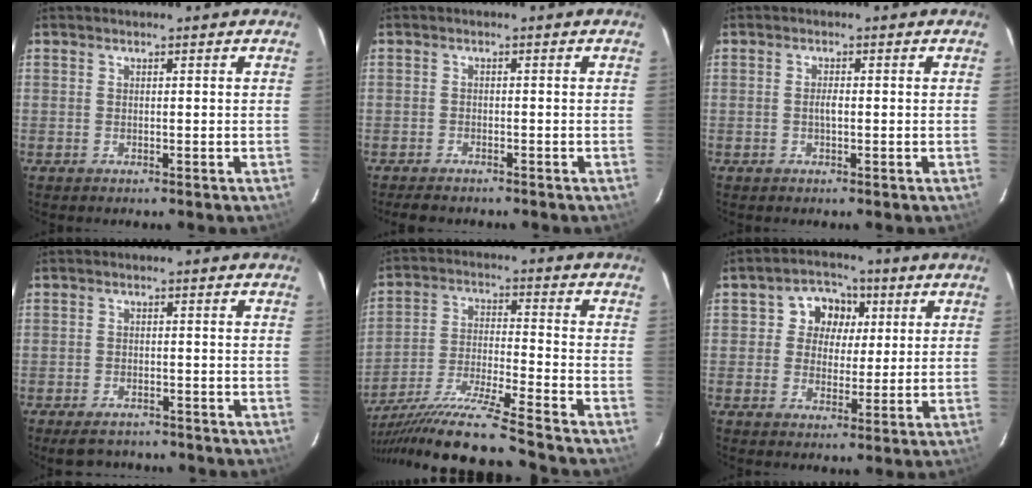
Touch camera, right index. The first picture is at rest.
{"total": 3.8, "force": [-3.4, 1.1, 1.3], "torque": [-0.034, -0.006, -0.053]}
{"total": 1.4, "force": [-0.2, 0.5, 1.3], "torque": [-0.026, 0.002, -0.006]}
{"total": 6.3, "force": [-5.2, 2.9, 2.1], "torque": [-0.050, -0.001, -0.073]}
{"total": 17.9, "force": [-15.1, -1.6, 9.5], "torque": [-0.184, -0.041, -0.270]}
{"total": 7.0, "force": [1.4, 6.3, 2.5], "torque": [-0.036, 0.023, 0.018]}